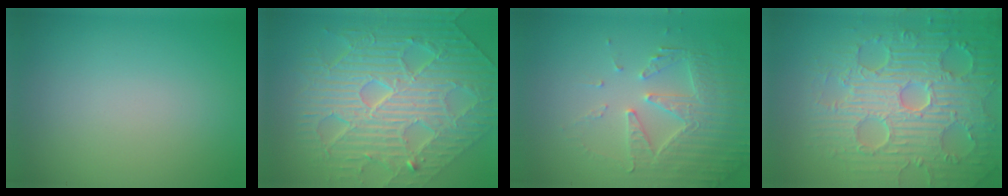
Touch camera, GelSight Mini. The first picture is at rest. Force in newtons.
{"total": 11.0, "press": 7.5, "slide": 8.1}
{"total": 5.0, "press": 3.9, "slide": 3.2}
{"total": 9.4, "press": 6.9, "slide": 6.4}